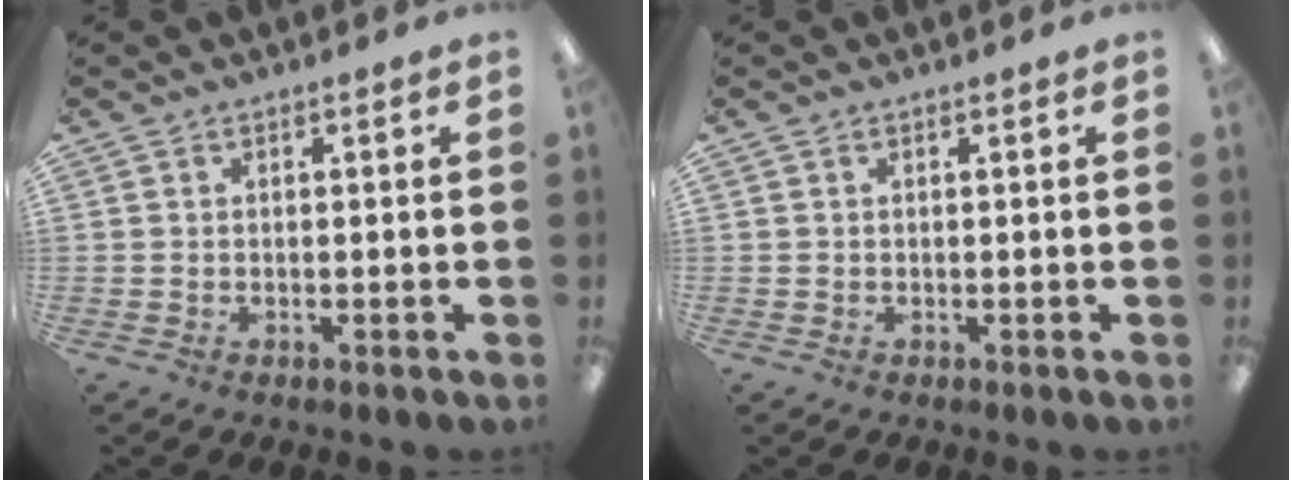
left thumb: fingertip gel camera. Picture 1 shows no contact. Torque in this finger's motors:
{"motor_torque": [0.00, 0.00, 0.01, -0.01, 0.00]}